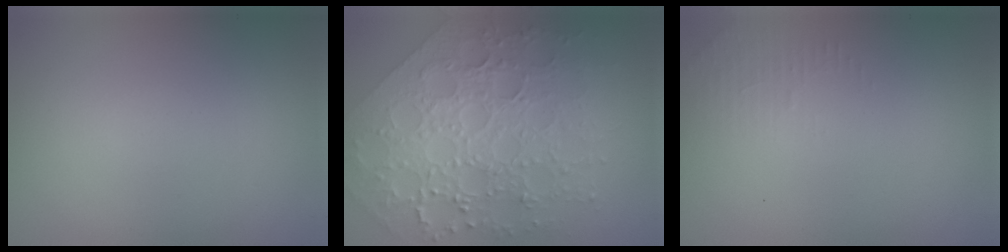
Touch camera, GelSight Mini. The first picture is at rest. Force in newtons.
{"total": 8.1, "press": 6.5, "slide": 4.9}
{"total": 1.3, "press": 1.2, "slide": 0.3}